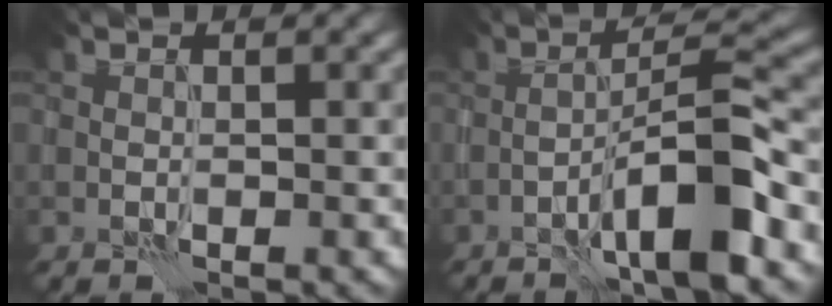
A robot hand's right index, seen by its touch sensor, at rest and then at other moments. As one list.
[{"total": 6.9, "force": [-3.5, 0.9, 5.9], "torque": [-0.090, 0.026, -0.064]}]